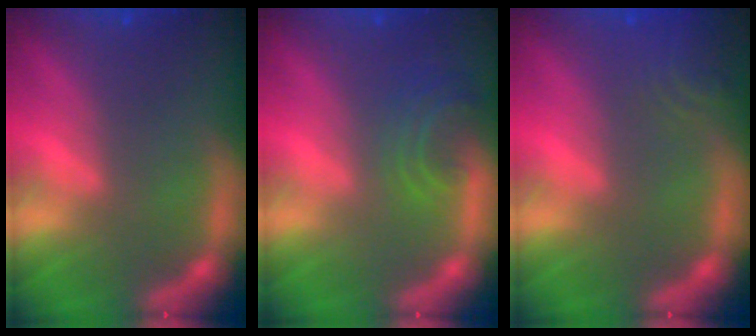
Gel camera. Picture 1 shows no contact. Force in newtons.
{"total": 2.9}
{"total": 3.5}